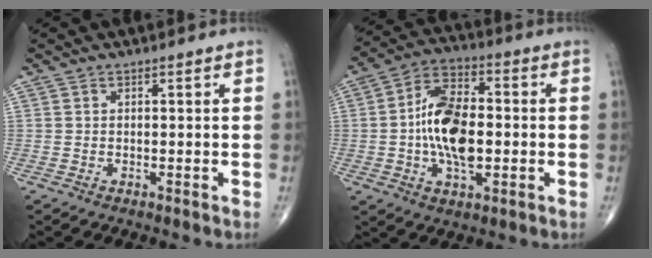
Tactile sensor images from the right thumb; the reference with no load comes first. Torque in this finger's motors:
{"motor_torque": [2.43, 2.58, 1.53, -0.11, 0.18]}